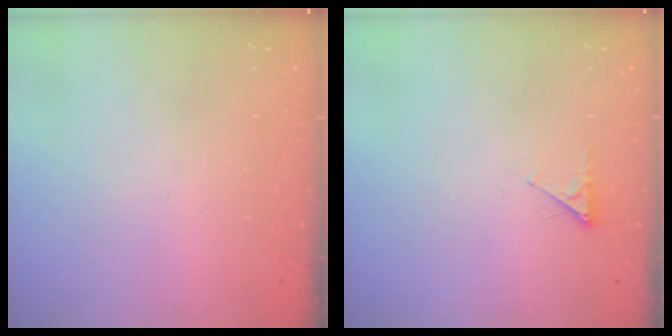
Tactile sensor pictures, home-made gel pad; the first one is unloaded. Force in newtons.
{"total": 1.8, "press": 1.7, "slide": 0.3}